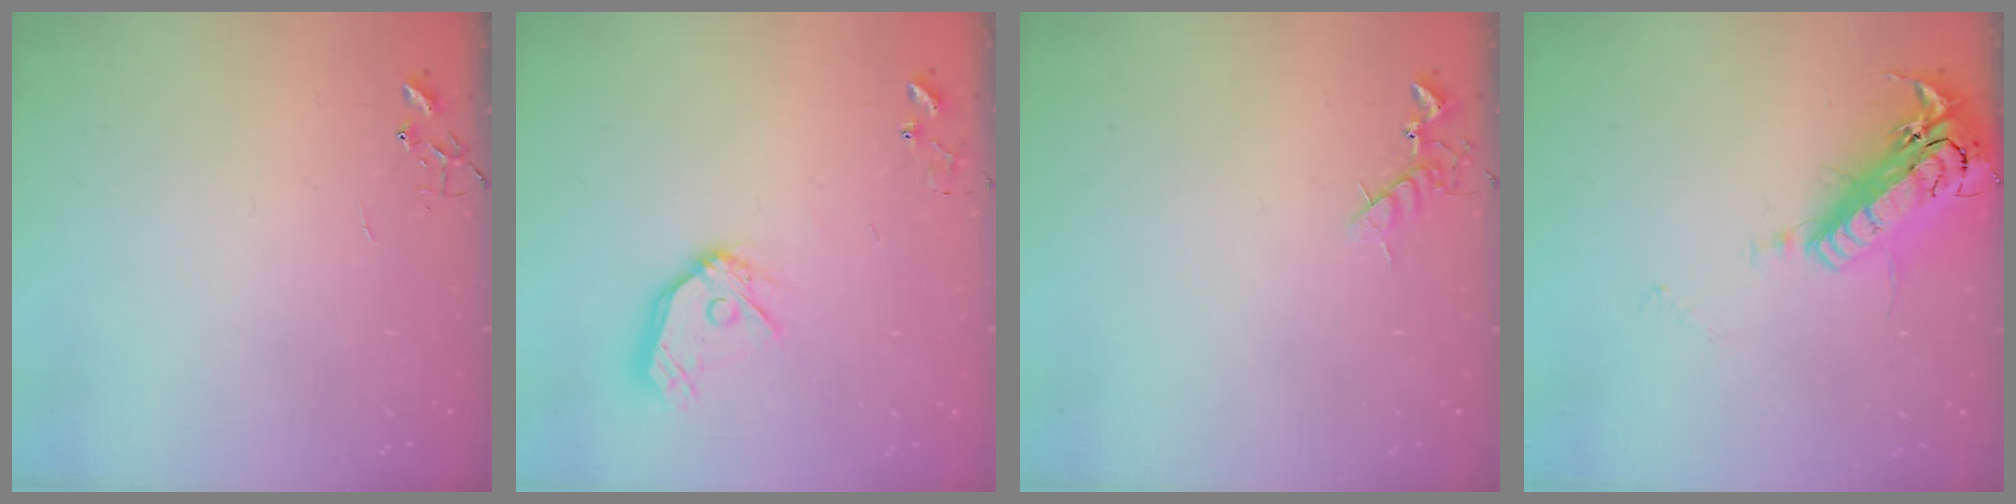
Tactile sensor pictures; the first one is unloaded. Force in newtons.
{"total": 13.0, "press": 12.9, "slide": 1.6}
{"total": 5.3, "press": 5.2, "slide": 1.0}
{"total": 21.3, "press": 20.9, "slide": 4.0}